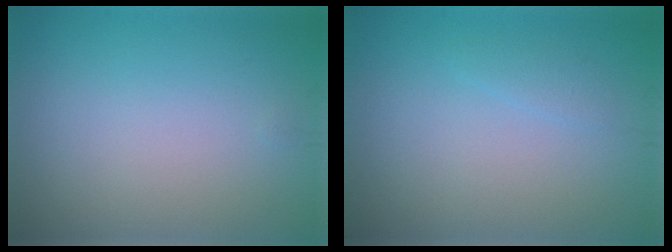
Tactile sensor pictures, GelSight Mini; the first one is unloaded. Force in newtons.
{"total": 0.8, "press": 0.8, "slide": 0.0}